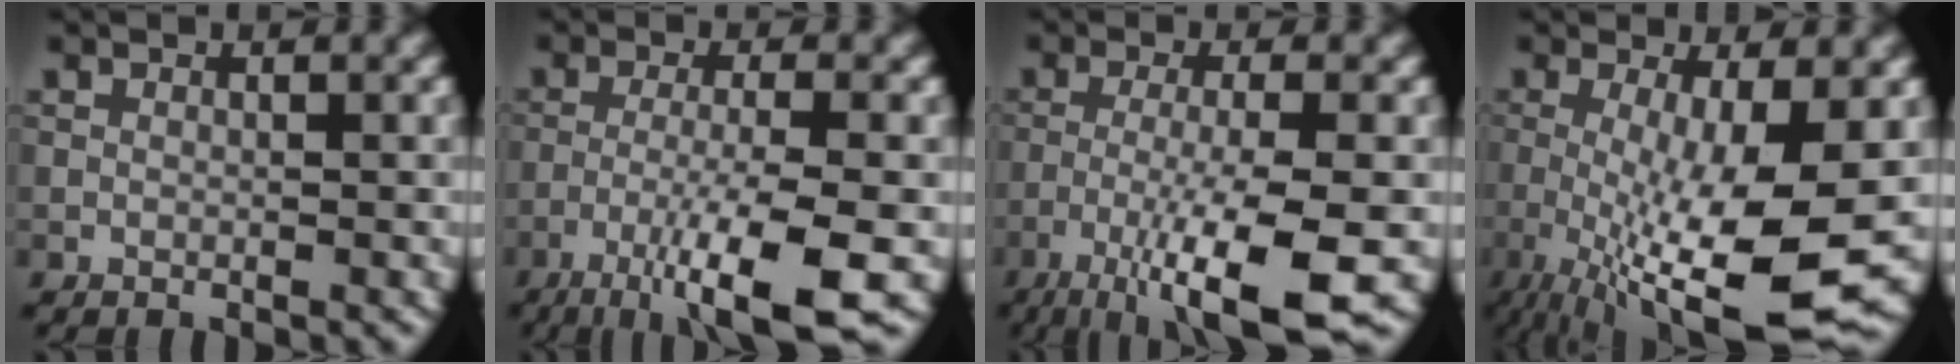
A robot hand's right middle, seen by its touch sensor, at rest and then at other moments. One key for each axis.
{"total": 8.3, "fx": -4.4, "fy": 1.3, "fz": 7.0, "tx": -0.112, "ty": 0.001, "tz": -0.081}
{"total": 9.1, "fx": -4.5, "fy": 1.6, "fz": 7.8, "tx": -0.129, "ty": -0.003, "tz": -0.083}
{"total": 11.9, "fx": -2.6, "fy": 2.9, "fz": 11.2, "tx": -0.190, "ty": -0.034, "tz": -0.033}